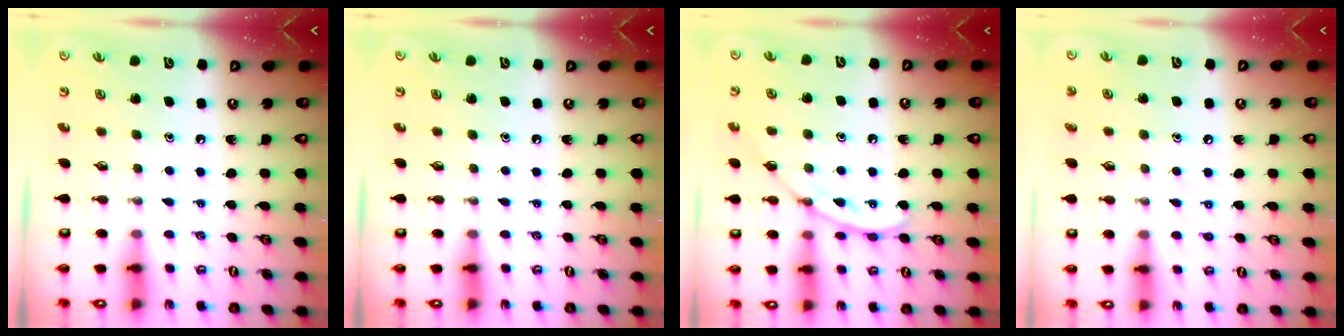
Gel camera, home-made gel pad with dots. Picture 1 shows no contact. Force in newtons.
{"total": 0.0}
{"total": 9.3, "press": 9.3, "slide": 0.7}
{"total": 4.1, "press": 4.1, "slide": 0.4}